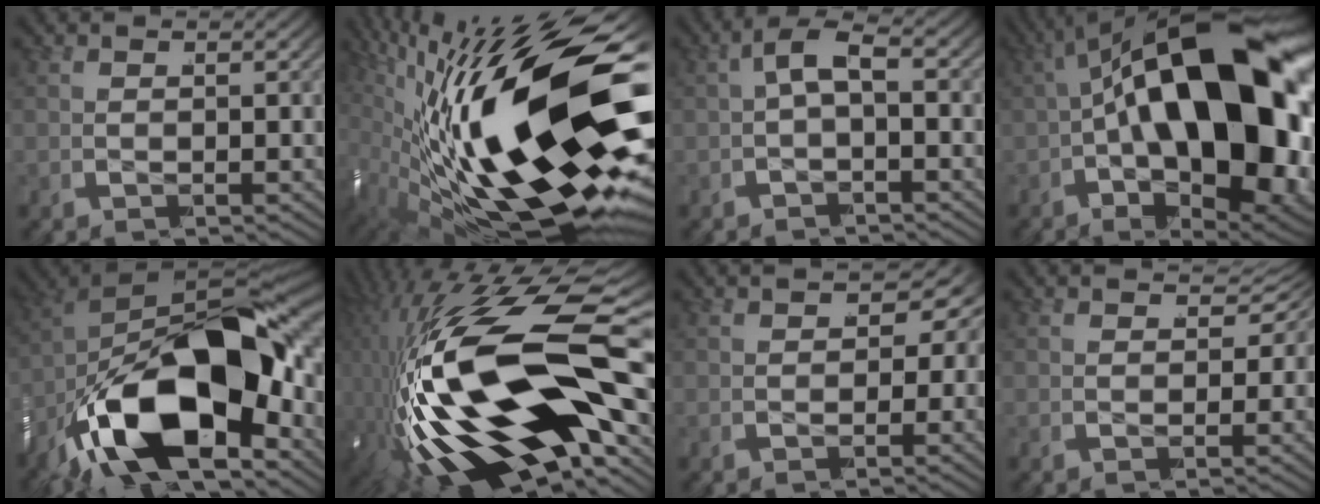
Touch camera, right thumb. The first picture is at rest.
{"total": 25.9, "force": [-2.4, 12.1, 22.8], "torque": [-0.406, -0.023, -0.003]}
{"total": 4.1, "force": [-0.3, 2.1, 3.5], "torque": [-0.065, 0.014, -0.017]}
{"total": 28.7, "force": [-1.5, 14.8, 24.5], "torque": [-0.397, -0.028, -0.001]}
{"total": 22.8, "force": [-3.9, 13.1, 18.2], "torque": [-0.362, -0.046, -0.042]}
{"total": 22.3, "force": [-4.6, 10.2, 19.3], "torque": [-0.400, -0.028, -0.051]}
{"total": 5.7, "force": [0.3, 3.5, 4.5], "torque": [-0.057, -0.010, 0.008]}
{"total": 2.9, "force": [0.6, 1.8, 2.2], "torque": [-0.033, -0.008, 0.014]}